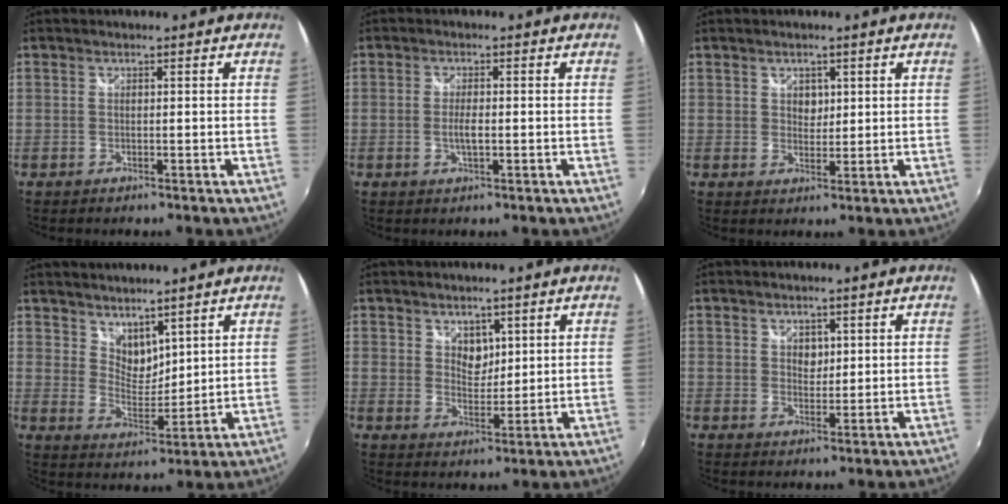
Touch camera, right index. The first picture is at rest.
{"total": 2.7, "force": [-0.5, 0.7, 2.6], "torque": [-0.049, -0.005, -0.008]}
{"total": 2.4, "force": [0.9, 2.0, 1.0], "torque": [-0.009, 0.003, 0.015]}
{"total": 5.9, "force": [4.7, 2.9, 1.9], "torque": [-0.021, -0.002, 0.090]}
{"total": 3.8, "force": [2.1, 2.7, 1.6], "torque": [-0.018, -0.001, 0.038]}
{"total": 2.4, "force": [1.0, 1.9, 1.0], "torque": [-0.009, 0.002, 0.017]}